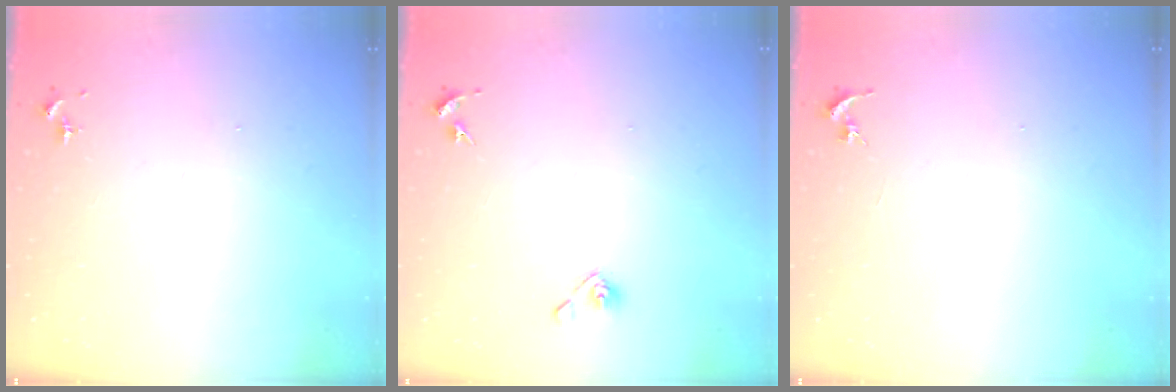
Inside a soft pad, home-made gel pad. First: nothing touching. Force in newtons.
{"total": 5.3, "press": 4.9, "slide": 2.0}
{"total": 0.0}